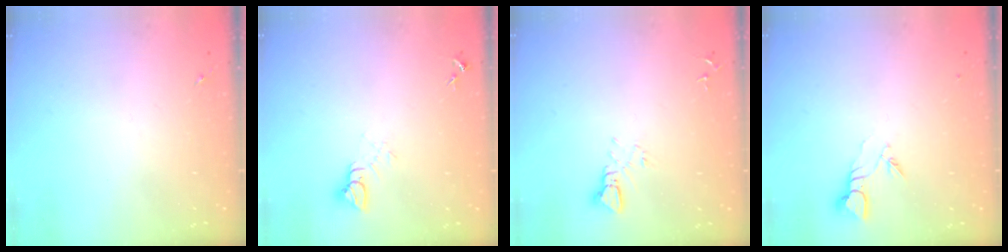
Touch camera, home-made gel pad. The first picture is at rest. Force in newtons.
{"total": 5.0, "press": 5.0, "slide": 0.4}
{"total": 3.1, "press": 3.1, "slide": 0.1}
{"total": 3.8, "press": 3.8, "slide": 0.3}